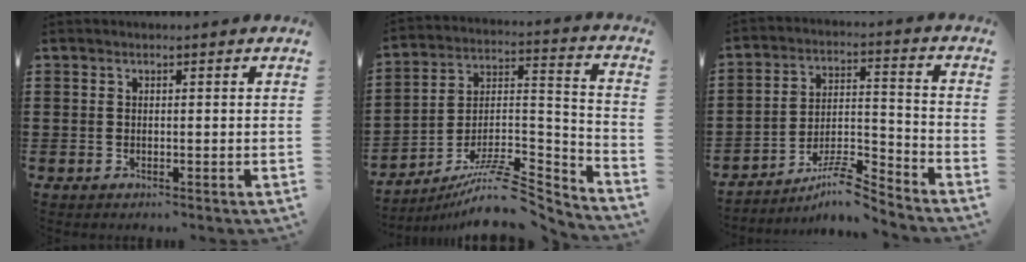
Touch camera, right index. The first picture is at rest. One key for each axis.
{"total": 10.3, "fx": -8.1, "fy": 2.8, "fz": 5.6, "tx": -0.088, "ty": 0.019, "tz": -0.155}
{"total": 8.3, "fx": -7.1, "fy": 1.5, "fz": 4.1, "tx": -0.064, "ty": 0.019, "tz": -0.133}